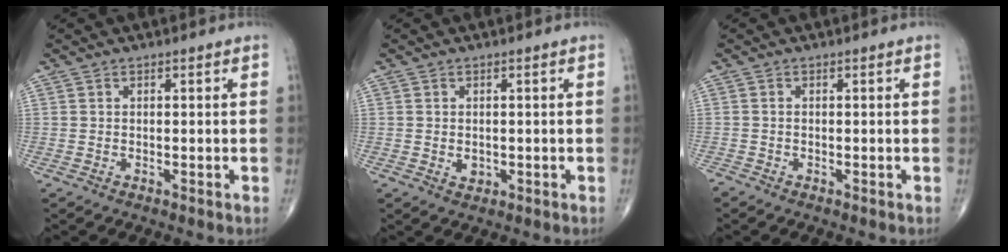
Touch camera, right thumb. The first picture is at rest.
{"total": 1.6, "force": [-0.2, 1.2, 1.0], "torque": [-0.009, -0.001, 0.001]}
{"total": 0.7, "force": [-0.6, 0.3, 0.1], "torque": [0.001, -0.001, -0.015]}